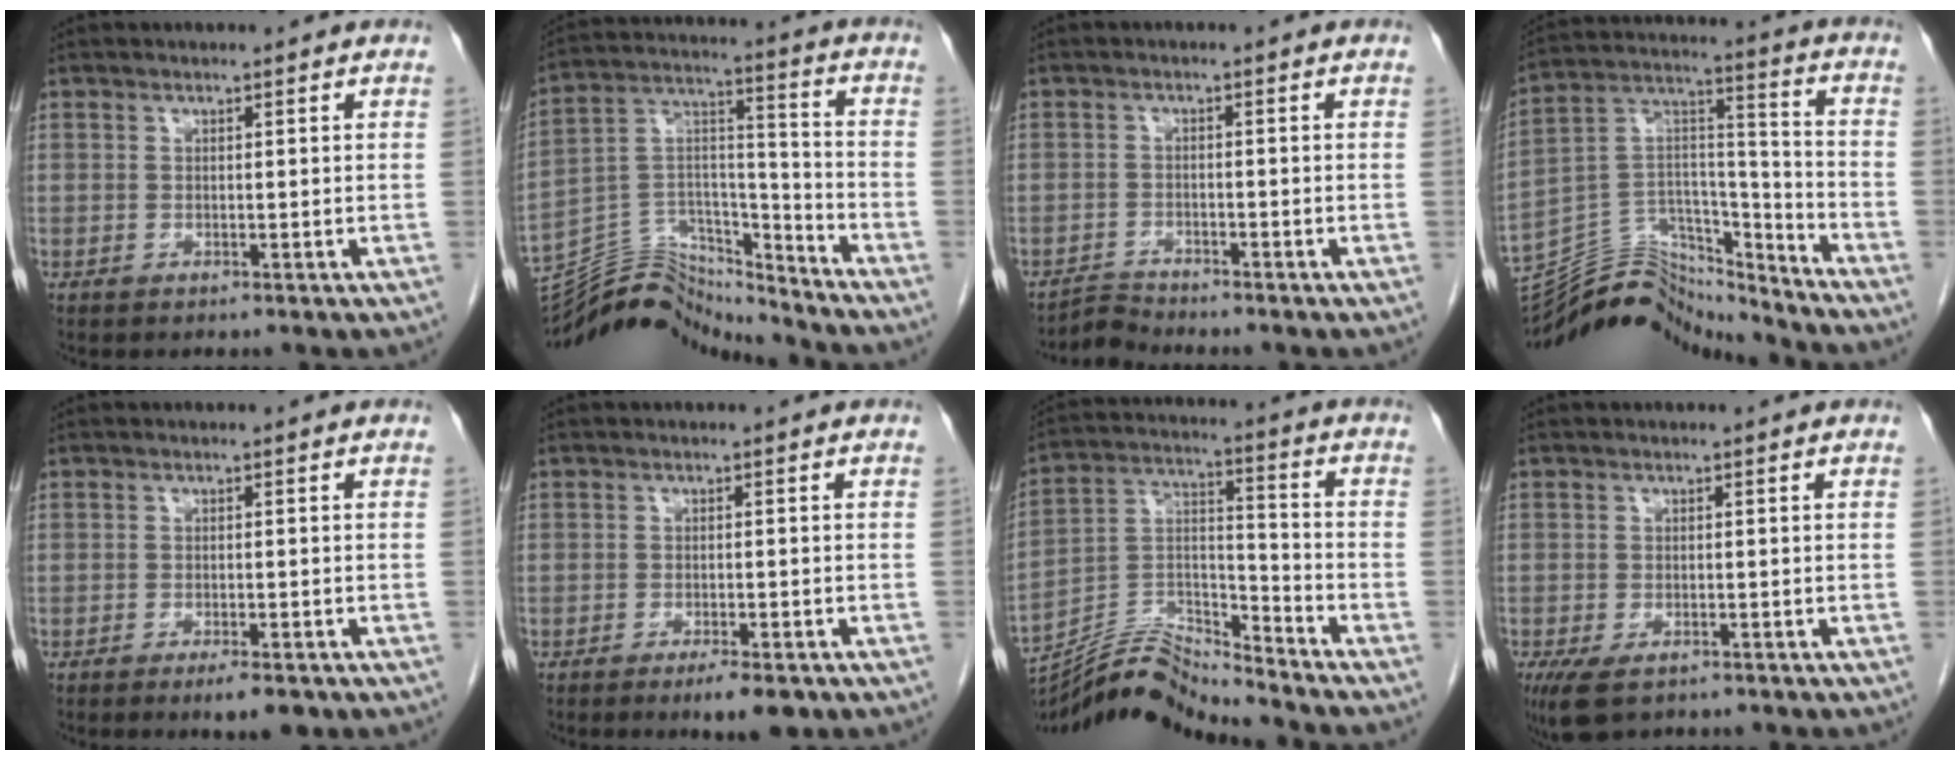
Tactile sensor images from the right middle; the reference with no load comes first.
{"total": 13.7, "force": [-13.6, 1.6, 0.5], "torque": [-0.012, 0.062, -0.243]}
{"total": 2.4, "force": [-2.2, -0.4, -0.9], "torque": [0.021, -0.015, -0.040]}
{"total": 15.3, "force": [-15.1, 2.6, 1.2], "torque": [-0.018, 0.070, -0.261]}
{"total": 3.5, "force": [-2.3, 0.7, 2.6], "torque": [-0.036, -0.006, -0.029]}
{"total": 4.2, "force": [-2.7, 0.8, 3.1], "torque": [-0.047, -0.008, -0.035]}
{"total": 12.3, "force": [-12.1, -1.2, 1.4], "torque": [-0.029, 0.040, -0.226]}
{"total": 5.4, "force": [-3.6, 2.4, 3.2], "torque": [-0.063, -0.011, -0.059]}